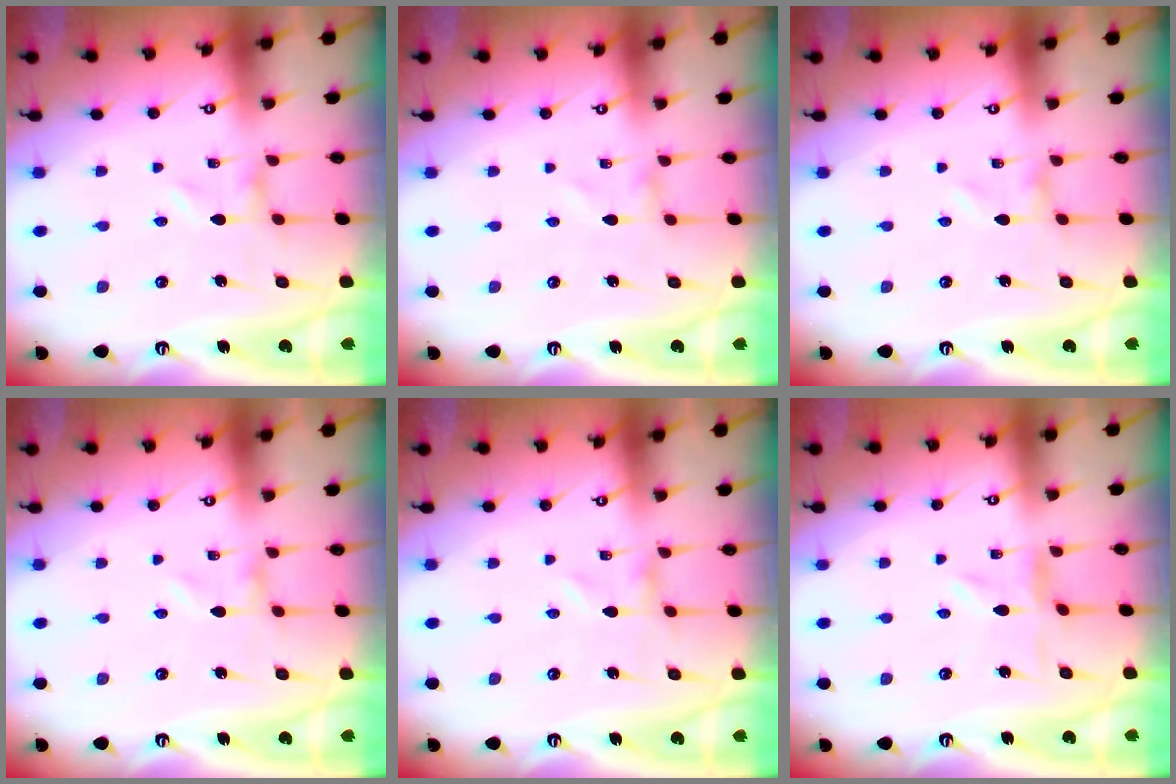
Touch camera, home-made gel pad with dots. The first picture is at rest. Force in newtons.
{"total": 1.0, "press": 1.0, "slide": 0.1}
{"total": 0.0}
{"total": 0.0}
{"total": 0.0}
{"total": 0.8, "press": 0.8, "slide": 0.2}